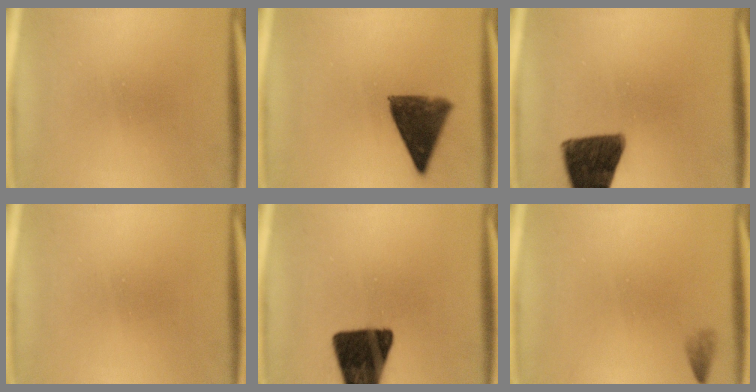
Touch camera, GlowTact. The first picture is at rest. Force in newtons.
{"total": 10.5}
{"total": 13.2}
{"total": 0.0}
{"total": 17.5}
{"total": 1.4}